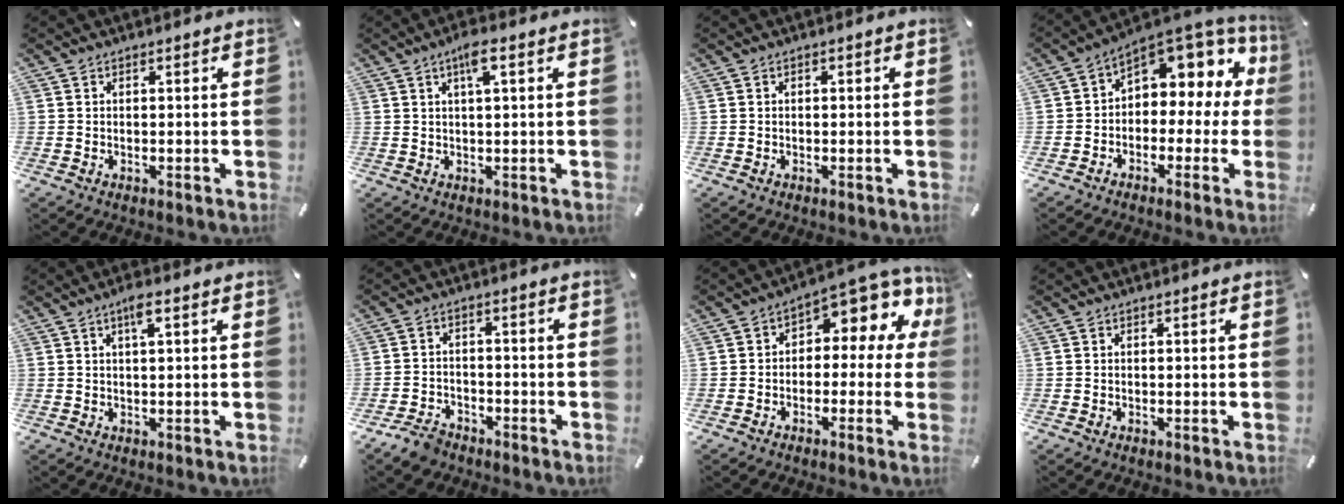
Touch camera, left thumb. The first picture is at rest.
{"total": 4.4, "force": [1.9, 0.8, 3.9], "torque": [-0.081, 0.006, 0.031]}
{"total": 0.0}
{"total": 6.9, "force": [3.2, 5.2, 3.1], "torque": [-0.045, -0.035, 0.056]}
{"total": 3.4, "force": [1.7, 0.6, 3.0], "torque": [-0.055, 0.001, 0.024]}
{"total": 5.1, "force": [-4.0, 2.6, 1.6], "torque": [-0.040, 0.021, -0.079]}
{"total": 7.9, "force": [3.2, 4.6, 5.5], "torque": [-0.069, -0.030, 0.055]}
{"total": 0.0}